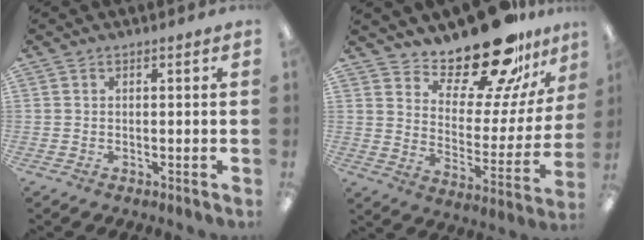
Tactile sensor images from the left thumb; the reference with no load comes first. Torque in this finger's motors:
{"motor_torque": [0.40, 0.33, 1.06, -1.71, 0.02]}